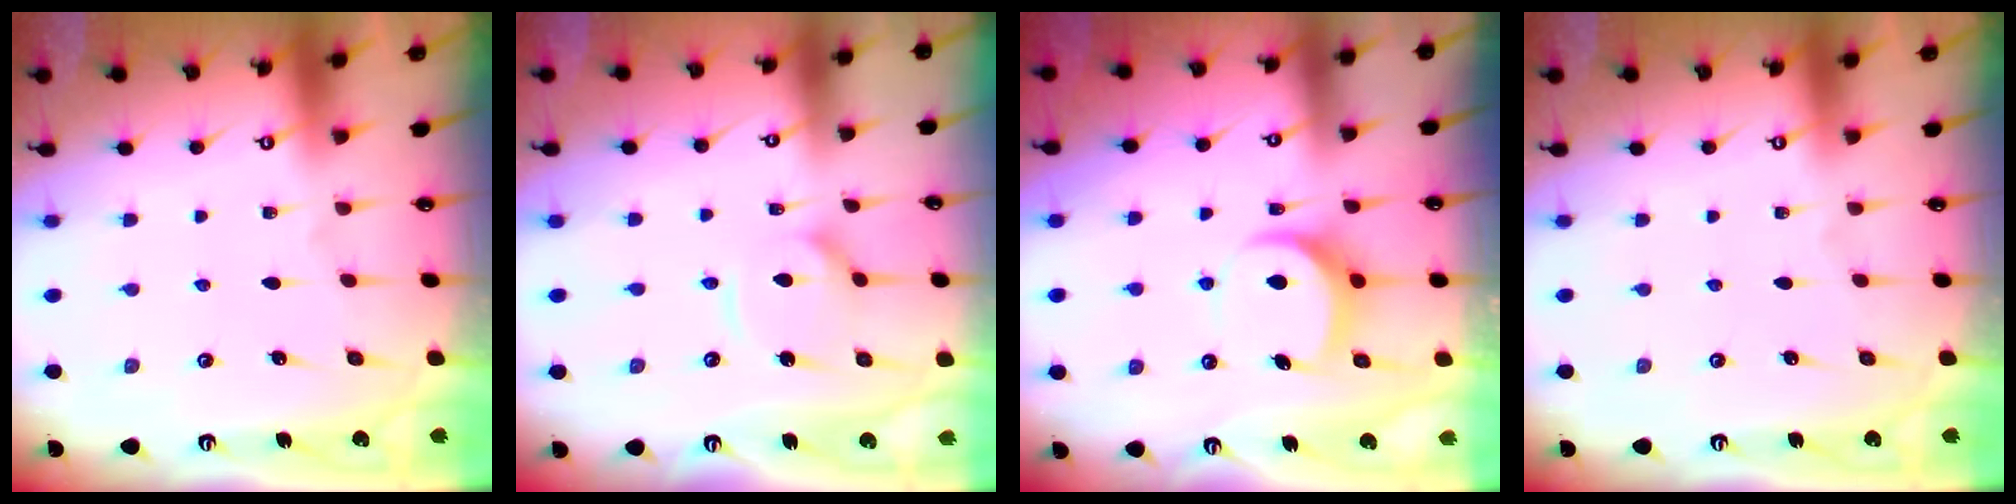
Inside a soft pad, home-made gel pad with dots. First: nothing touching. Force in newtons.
{"total": 8.3, "press": 8.3, "slide": 0.7}
{"total": 9.0, "press": 8.9, "slide": 0.9}
{"total": 0.0}